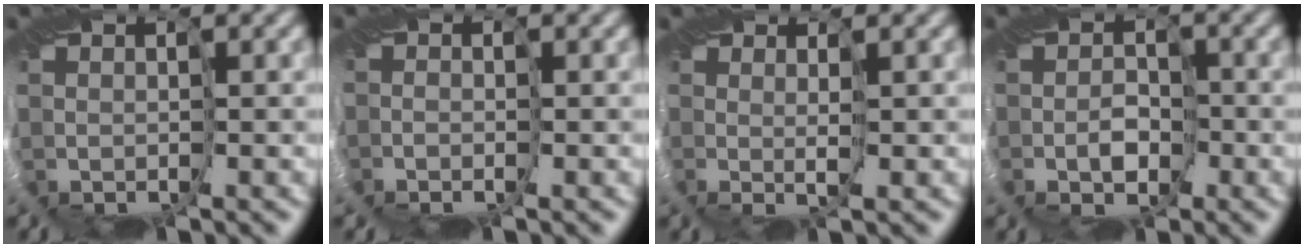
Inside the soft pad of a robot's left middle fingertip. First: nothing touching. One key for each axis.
{"total": 0.6, "fx": -0.4, "fy": 0.4, "fz": -0.2, "tx": 0.007, "ty": -0.004, "tz": -0.009}
{"total": 1.5, "fx": 0.8, "fy": -1.3, "fz": -0.3, "tx": 0.001, "ty": -0.002, "tz": 0.018}
{"total": 1.9, "fx": -1.2, "fy": 1.4, "fz": 0.6, "tx": 0.008, "ty": 0.001, "tz": -0.021}